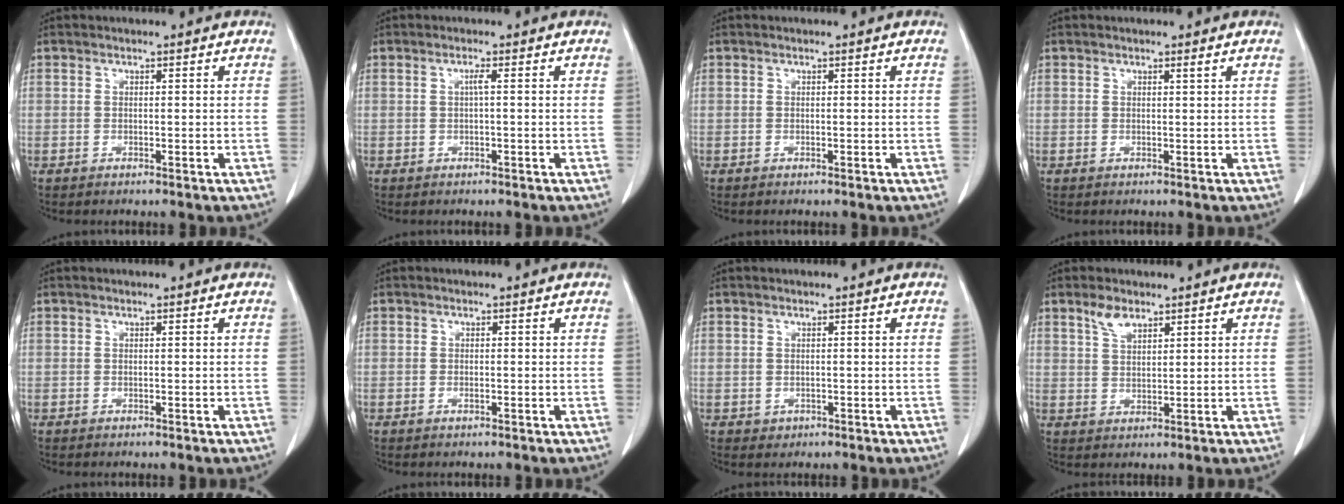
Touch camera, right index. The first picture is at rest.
{"total": 1.3, "force": [0.2, 0.3, 1.3], "torque": [-0.030, 0.002, 0.005]}
{"total": 0.0}
{"total": 0.6, "force": [0.4, 0.1, 0.4], "torque": [-0.013, 0.002, 0.009]}
{"total": 0.0}
{"total": 1.1, "force": [-0.4, 0.6, 0.8], "torque": [-0.018, 0.000, -0.004]}
{"total": 1.9, "force": [-0.4, 1.6, 0.9], "torque": [-0.017, 0.000, 0.006]}
{"total": 3.9, "force": [2.6, 1.8, 2.3], "torque": [-0.049, 0.005, 0.056]}